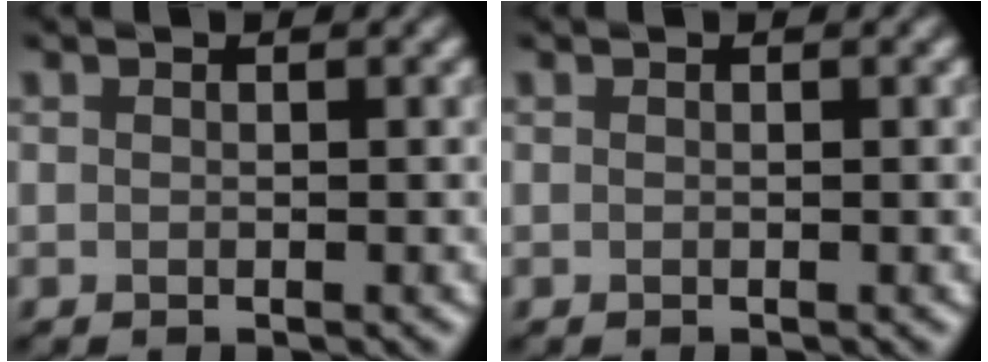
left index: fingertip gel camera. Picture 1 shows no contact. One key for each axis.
{"total": 0.0}